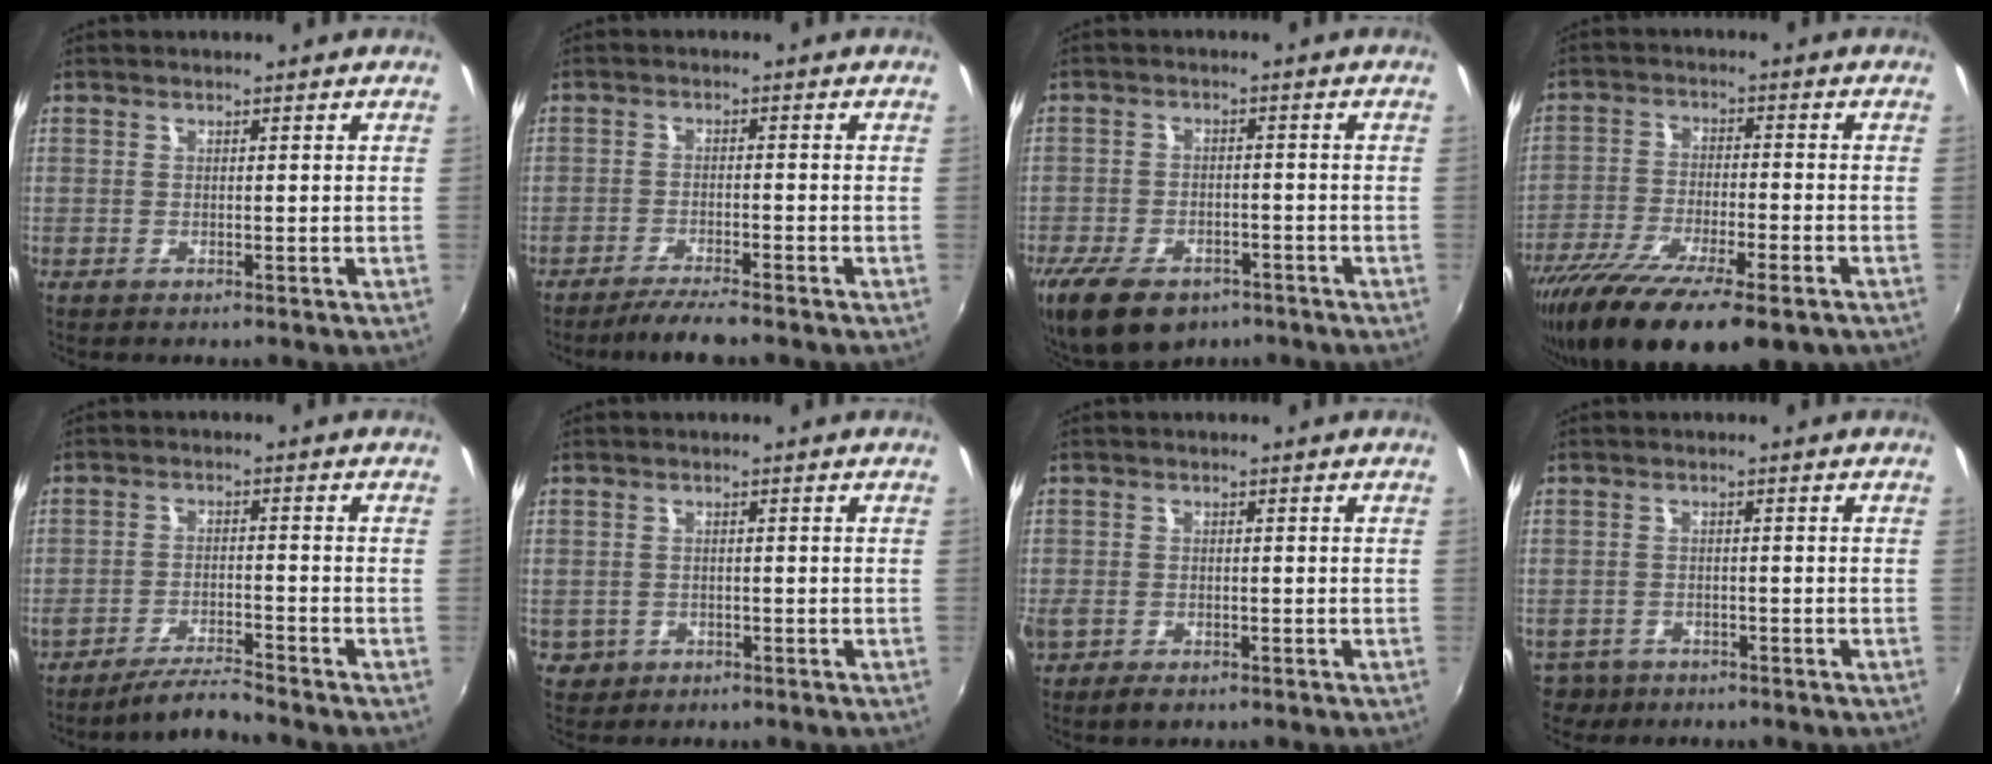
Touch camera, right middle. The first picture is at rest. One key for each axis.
{"total": 4.8, "fx": -4.2, "fy": 0.0, "fz": 2.3, "tx": -0.059, "ty": -0.007, "tz": -0.076}
{"total": 13.2, "fx": -8.6, "fy": 7.0, "fz": 7.0, "tx": -0.168, "ty": -0.028, "tz": -0.144}
{"total": 19.5, "fx": -13.7, "fy": 5.1, "fz": 12.9, "tx": -0.249, "ty": -0.065, "tz": -0.226}
{"total": 5.0, "fx": -4.8, "fy": -0.6, "fz": 1.4, "tx": -0.042, "ty": -0.003, "tz": -0.086}
{"total": 3.8, "fx": -1.1, "fy": 3.4, "fz": 1.3, "tx": -0.037, "ty": -0.002, "tz": -0.009}
{"total": 5.1, "fx": -2.7, "fy": 3.3, "fz": 2.9, "tx": -0.068, "ty": -0.015, "tz": -0.048}
{"total": 5.4, "fx": -3.4, "fy": 3.9, "fz": 1.6, "tx": -0.049, "ty": -0.010, "tz": -0.052}